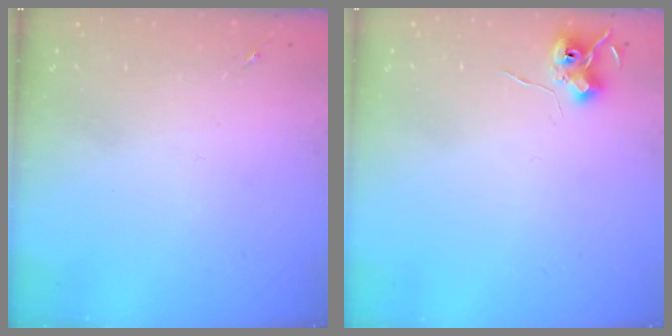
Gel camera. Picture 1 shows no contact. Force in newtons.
{"total": 6.9, "press": 6.9, "slide": 0.6}